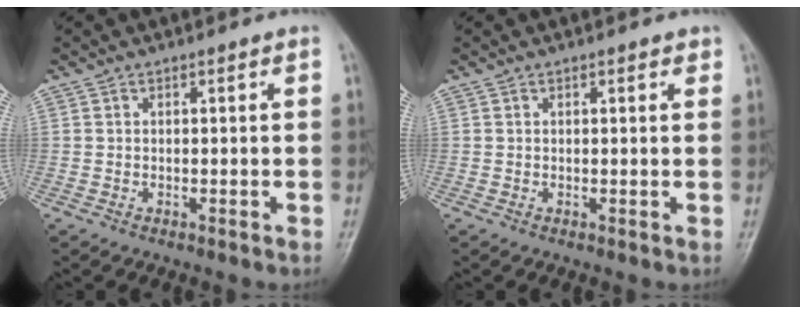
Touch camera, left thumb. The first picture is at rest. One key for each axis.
{"total": 1.2, "fx": 0.6, "fy": 0.4, "fz": 0.8, "tx": -0.010, "ty": 0.000, "tz": 0.006}